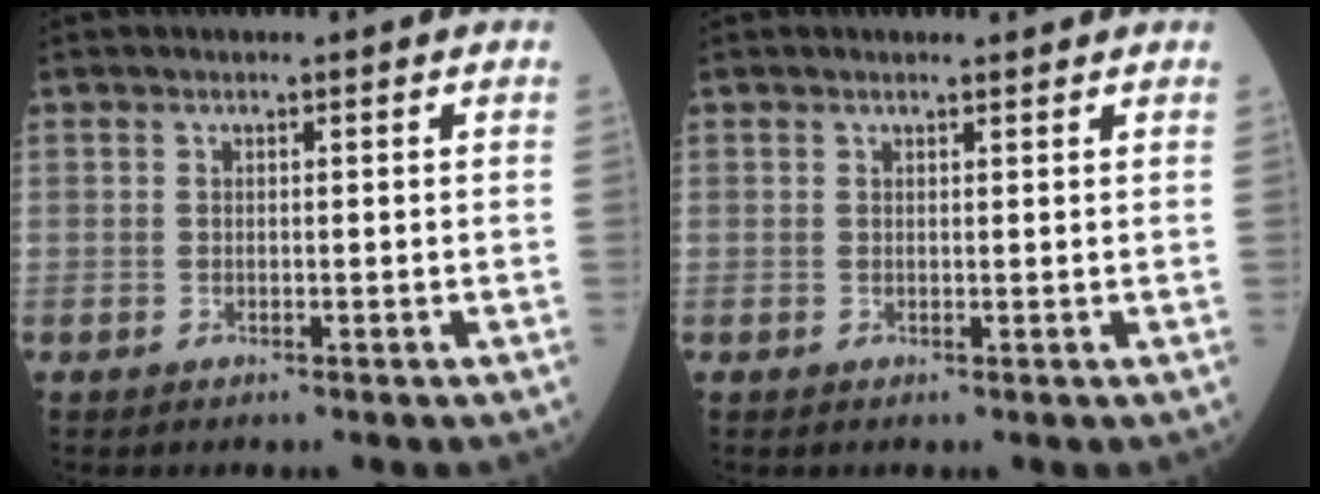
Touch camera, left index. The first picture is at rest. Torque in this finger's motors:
{"motor_torque": [0.16, -0.76, -0.38, -0.01]}